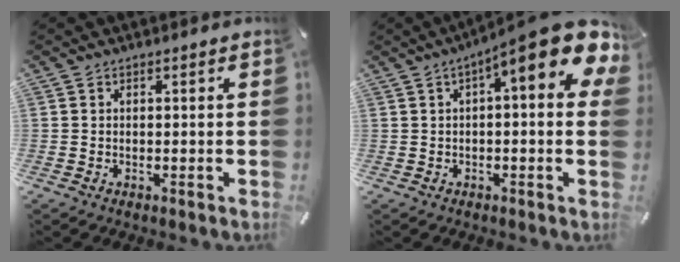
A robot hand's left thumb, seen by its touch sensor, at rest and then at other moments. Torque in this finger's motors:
{"motor_torque": [0.52, 1.73, 2.20, -0.57, 0.44]}